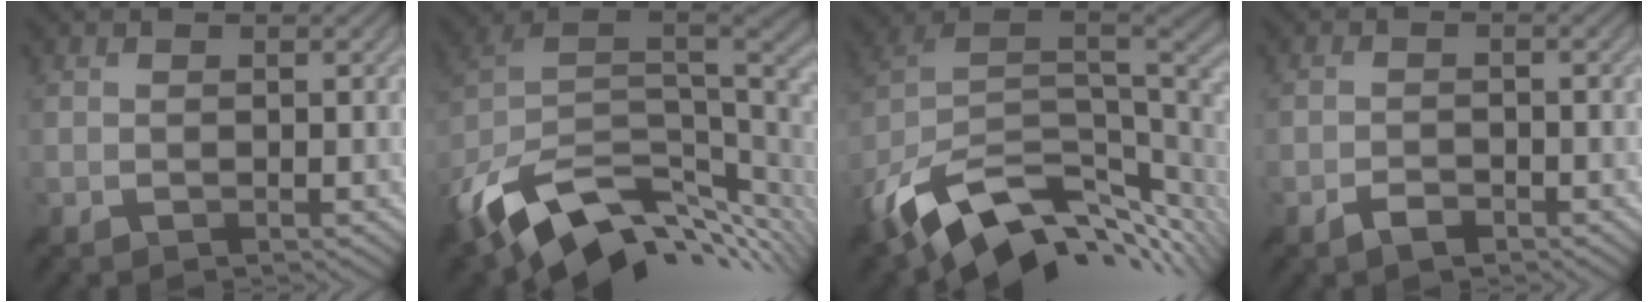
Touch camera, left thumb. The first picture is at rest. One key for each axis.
{"total": 15.5, "fx": -6.0, "fy": 8.9, "fz": 11.2, "tx": -0.241, "ty": -0.023, "tz": -0.095}
{"total": 15.5, "fx": -5.8, "fy": 8.8, "fz": 11.3, "tx": -0.242, "ty": -0.023, "tz": -0.094}
{"total": 1.8, "fx": -1.5, "fy": 0.7, "fz": 0.8, "tx": -0.011, "ty": -0.001, "tz": -0.031}